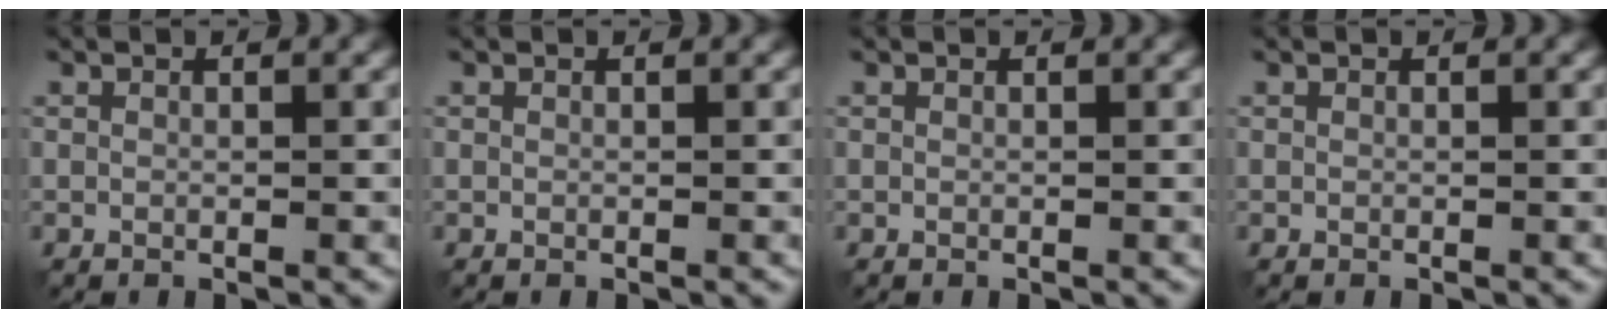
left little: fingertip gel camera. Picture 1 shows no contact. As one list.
[{"total": 0.0}, {"total": 0.0}, {"total": 0.0}]